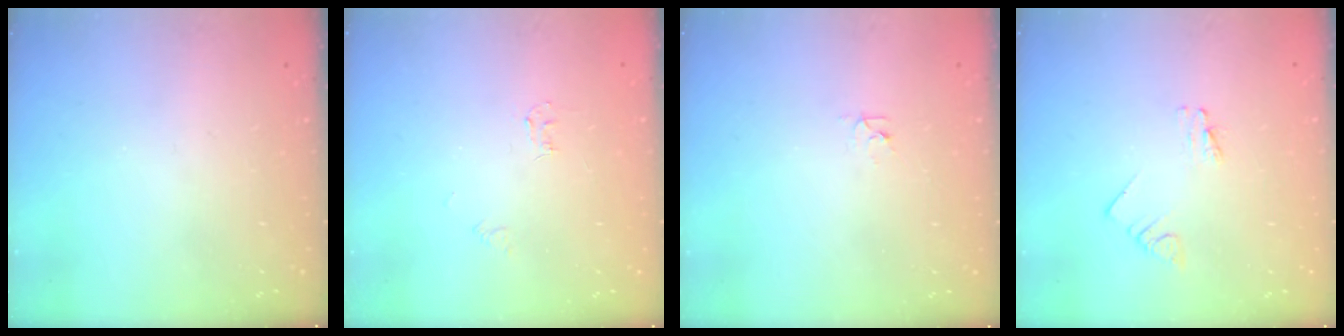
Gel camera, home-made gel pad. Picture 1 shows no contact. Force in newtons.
{"total": 2.8, "press": 2.8, "slide": 0.4}
{"total": 2.3, "press": 2.3, "slide": 0.2}
{"total": 1.1, "press": 1.0, "slide": 0.1}